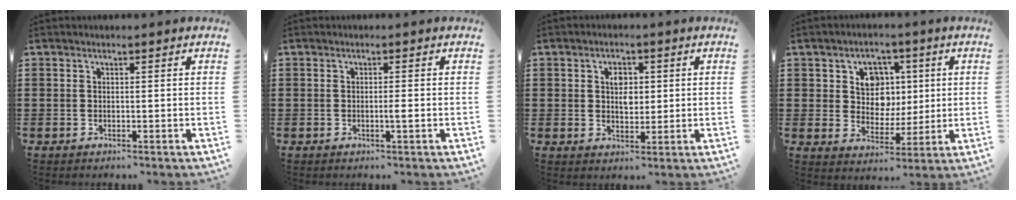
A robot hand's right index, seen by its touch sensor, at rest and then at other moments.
{"total": 1.3, "force": [-0.4, -0.1, 1.3], "torque": [-0.022, -0.004, -0.007]}
{"total": 3.4, "force": [0.7, 2.2, 2.6], "torque": [-0.040, 0.004, 0.007]}
{"total": 6.8, "force": [1.7, 6.0, 2.7], "torque": [-0.064, 0.015, 0.026]}